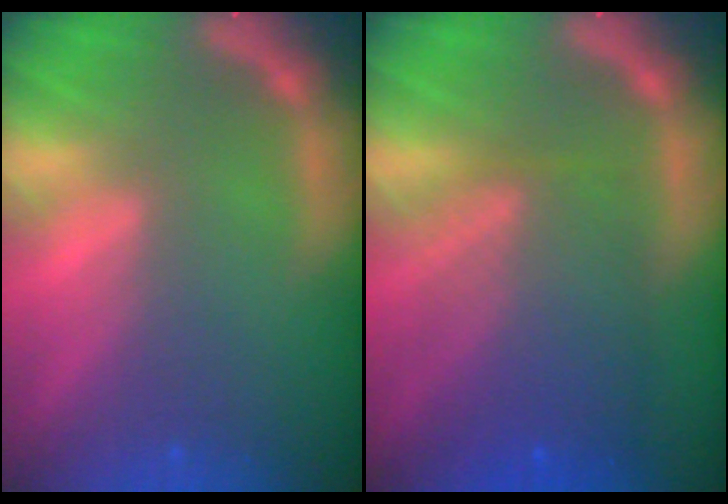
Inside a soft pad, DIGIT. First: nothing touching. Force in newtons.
{"total": 7.6}